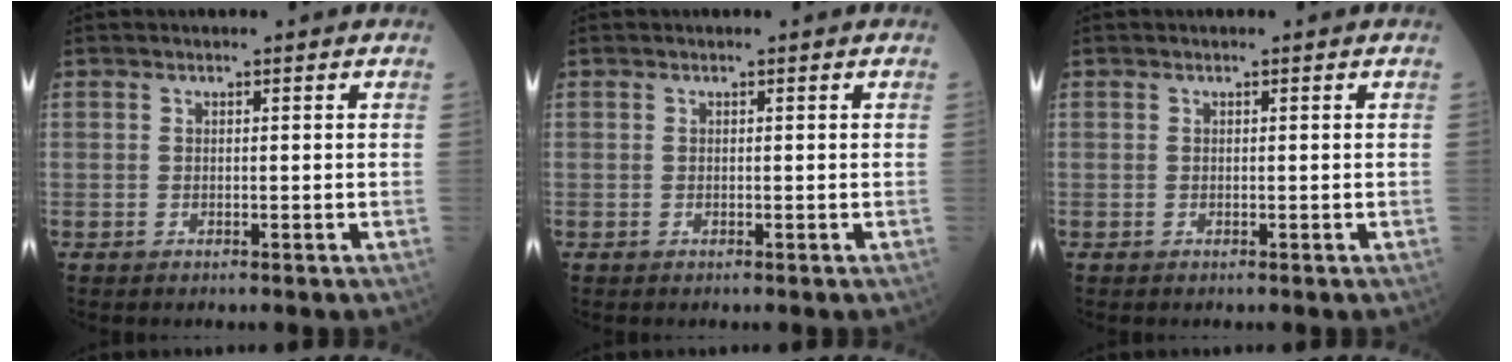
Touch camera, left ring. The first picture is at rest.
{"total": 0.0}
{"total": 0.0}